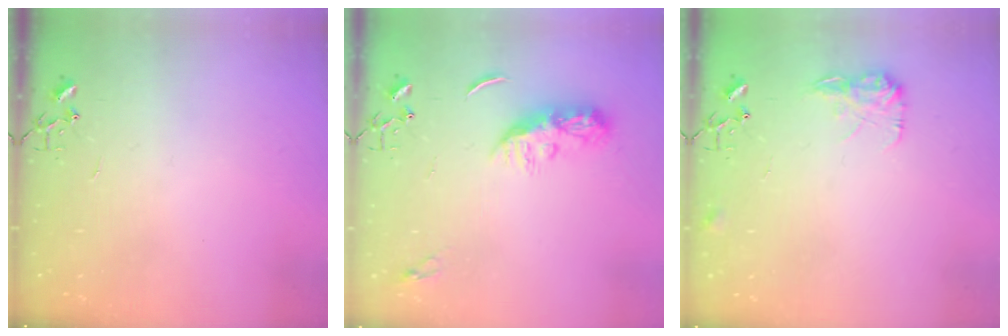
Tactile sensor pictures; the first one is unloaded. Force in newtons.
{"total": 8.4, "press": 8.4, "slide": 0.4}
{"total": 9.6, "press": 9.6, "slide": 0.3}